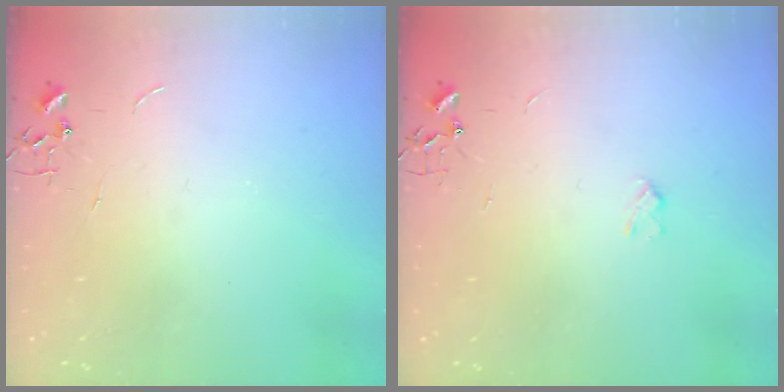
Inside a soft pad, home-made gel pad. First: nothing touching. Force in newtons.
{"total": 2.6, "press": 2.6, "slide": 0.5}